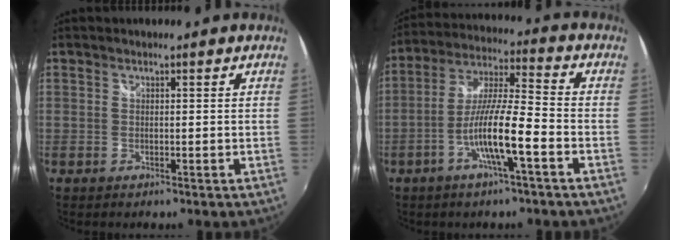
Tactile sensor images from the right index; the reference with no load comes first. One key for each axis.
{"total": 11.1, "fx": -4.8, "fy": 0.7, "fz": 9.9, "tx": -0.199, "ty": 0.001, "tz": -0.092}